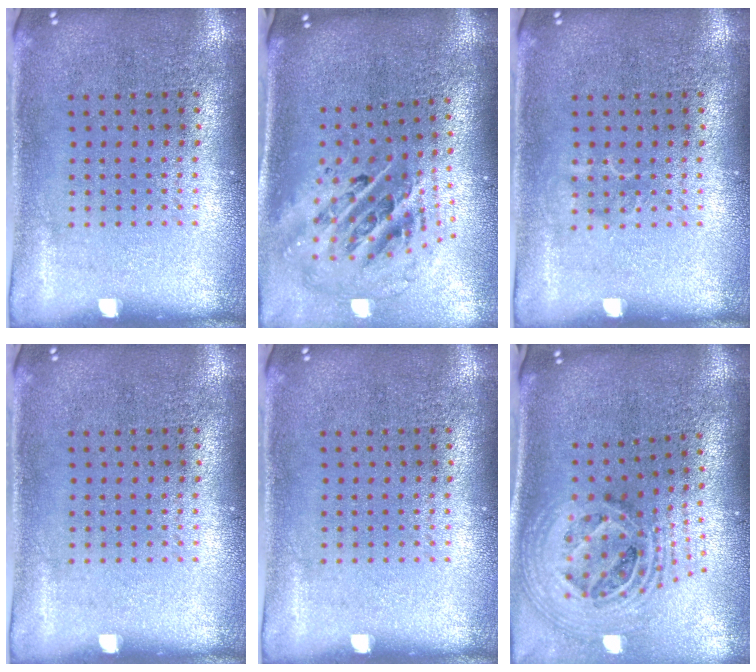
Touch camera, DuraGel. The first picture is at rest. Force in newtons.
{"total": 2.7, "press": 1.9, "slide": 2.0}
{"total": 0.9, "press": 0.8, "slide": 0.2}
{"total": 0.0}
{"total": 0.0}
{"total": 2.3, "press": 1.6, "slide": 1.6}